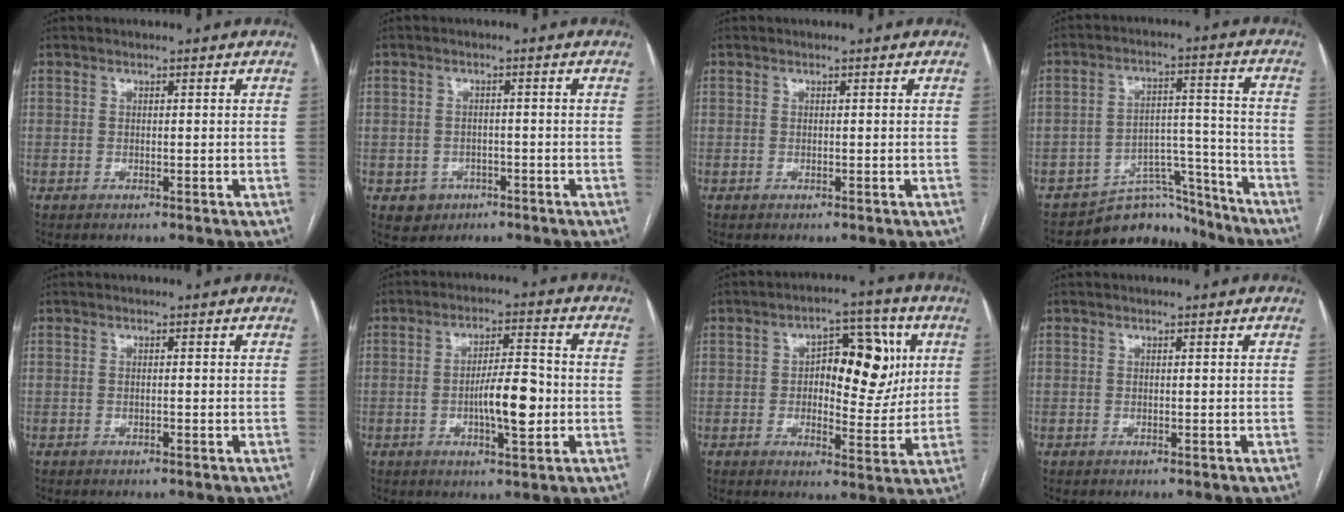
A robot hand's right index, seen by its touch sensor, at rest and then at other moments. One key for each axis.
{"total": 3.7, "fx": -1.5, "fy": 3.3, "fz": 0.2, "tx": 0.005, "ty": 0.011, "tz": -0.016}
{"total": 0.0}
{"total": 9.7, "fx": -9.1, "fy": 3.5, "fz": -0.3, "tx": 0.021, "ty": 0.066, "tz": -0.140}
{"total": 0.0}
{"total": 8.0, "fx": -1.4, "fy": 1.9, "fz": 7.7, "tx": -0.130, "ty": 0.006, "tz": -0.023}
{"total": 11.7, "fx": 2.4, "fy": 5.7, "fz": 10.0, "tx": -0.131, "ty": 0.024, "tz": 0.039}
{"total": 0.0}